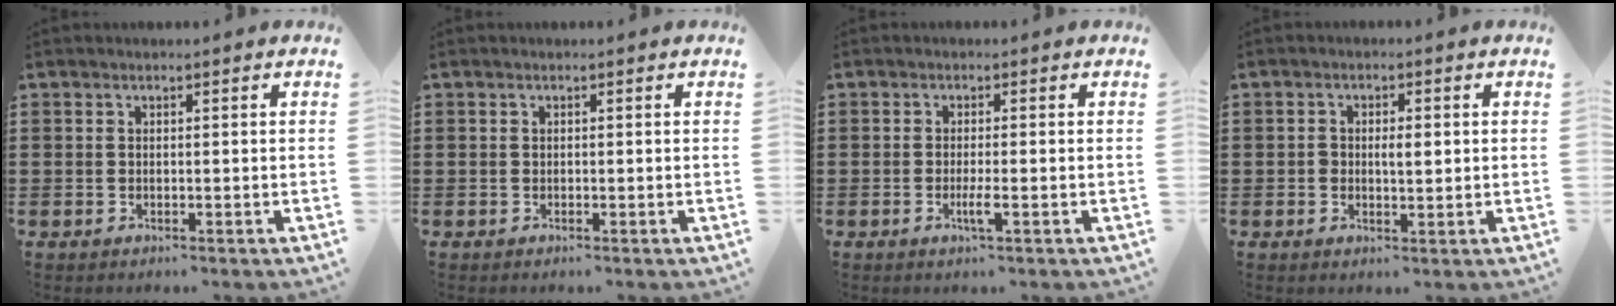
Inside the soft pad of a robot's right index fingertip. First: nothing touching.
{"total": 0.0}
{"total": 2.5, "force": [-1.0, 0.1, 2.3], "torque": [-0.046, -0.007, -0.020]}
{"total": 2.5, "force": [0.0, 1.2, 2.2], "torque": [-0.043, 0.005, -0.002]}